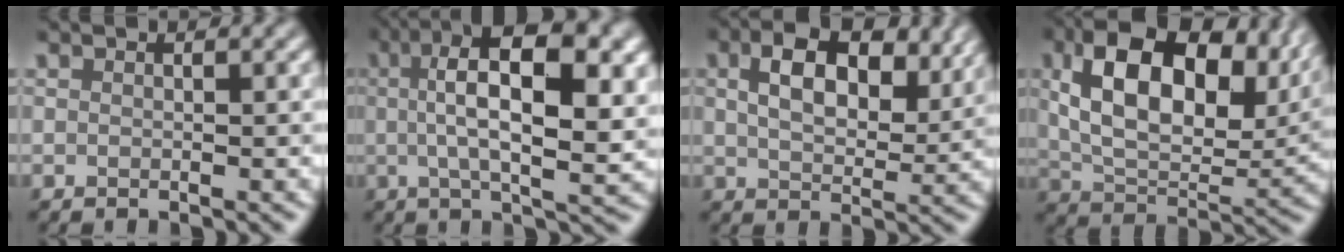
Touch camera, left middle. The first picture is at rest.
{"total": 11.1, "force": [2.6, 3.7, 10.1], "torque": [-0.157, 0.009, 0.035]}
{"total": 7.3, "force": [3.0, 4.1, 5.3], "torque": [-0.091, 0.002, 0.049]}
{"total": 14.3, "force": [5.3, 8.1, 10.5], "torque": [-0.182, 0.002, 0.103]}